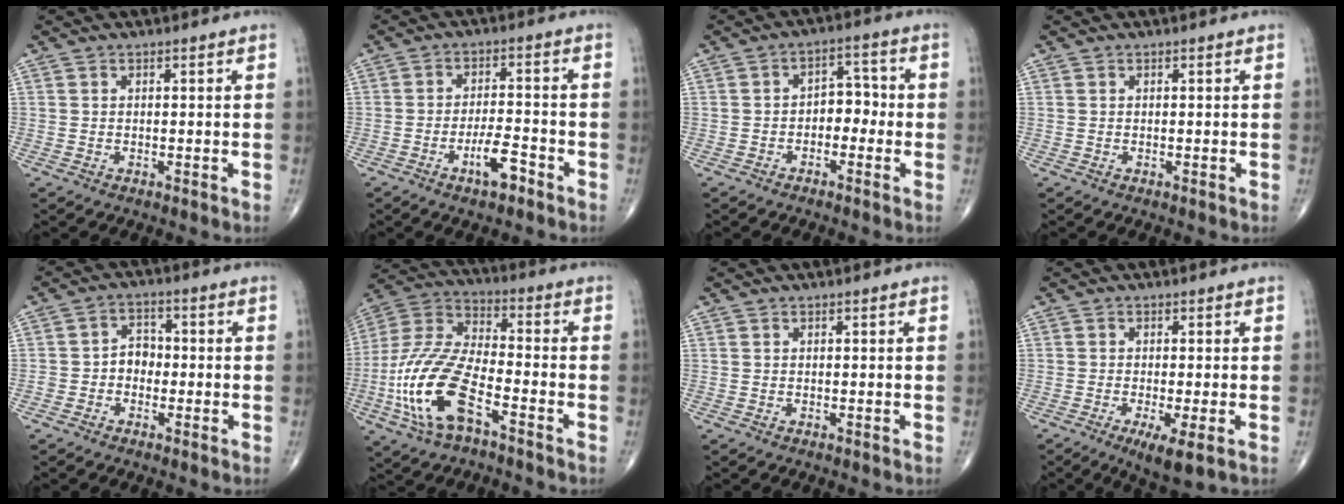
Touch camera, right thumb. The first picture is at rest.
{"total": 5.9, "force": [-3.4, 1.8, 4.4], "torque": [-0.076, 0.023, -0.056]}
{"total": 5.1, "force": [-1.3, 3.5, 3.5], "torque": [-0.026, 0.027, -0.032]}
{"total": 0.0}
{"total": 4.4, "force": [-1.0, 3.6, 2.3], "torque": [-0.014, 0.023, -0.028]}
{"total": 18.2, "force": [-7.2, 7.6, 14.9], "torque": [-0.323, 0.031, -0.136]}
{"total": 0.0}
{"total": 5.8, "force": [-2.3, 1.1, 5.2], "torque": [-0.092, -0.017, -0.040]}